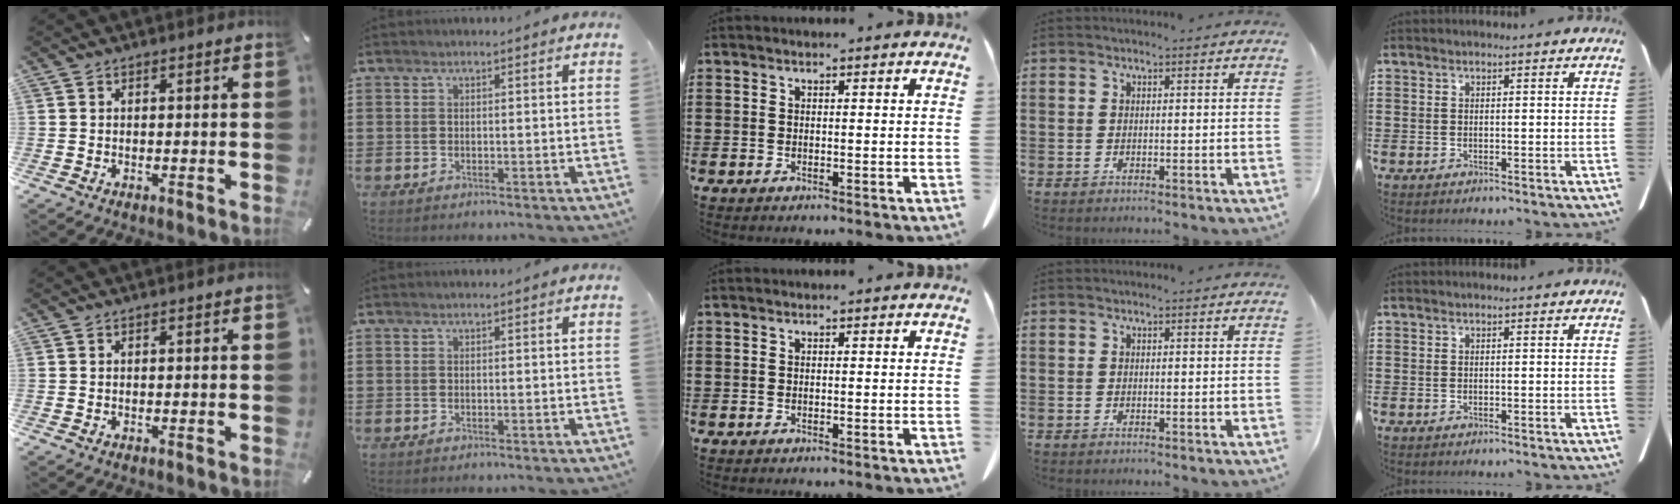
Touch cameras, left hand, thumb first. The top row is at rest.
{}